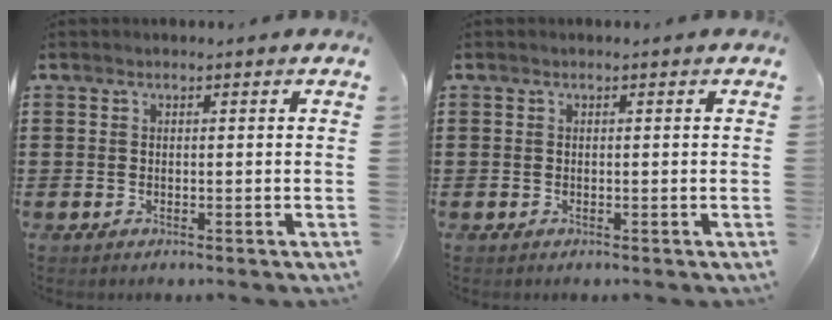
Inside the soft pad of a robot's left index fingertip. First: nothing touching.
{"total": 0.0}